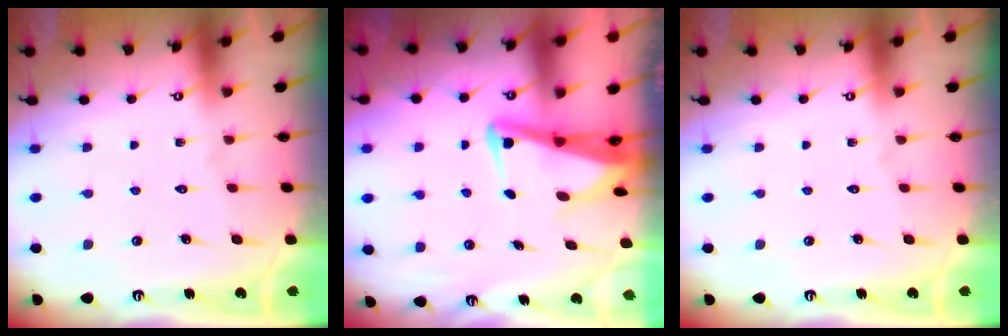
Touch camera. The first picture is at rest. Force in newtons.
{"total": 4.4, "press": 4.2, "slide": 1.1}
{"total": 0.0}